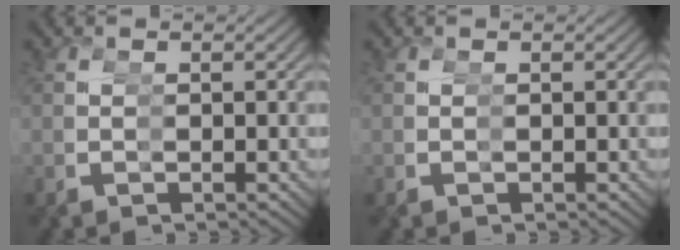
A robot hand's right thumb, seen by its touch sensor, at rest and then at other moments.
{"total": 0.0}